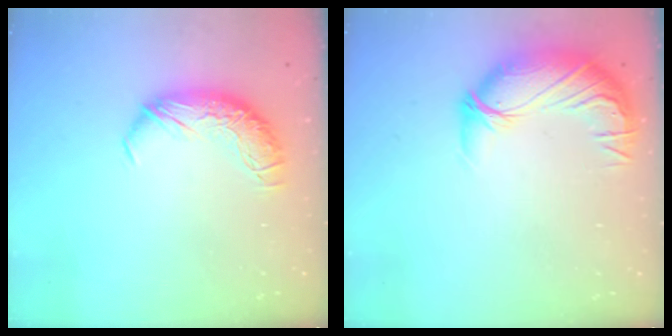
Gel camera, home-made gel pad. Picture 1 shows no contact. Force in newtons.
{"total": 2.8, "press": 0.0, "slide": 2.8}